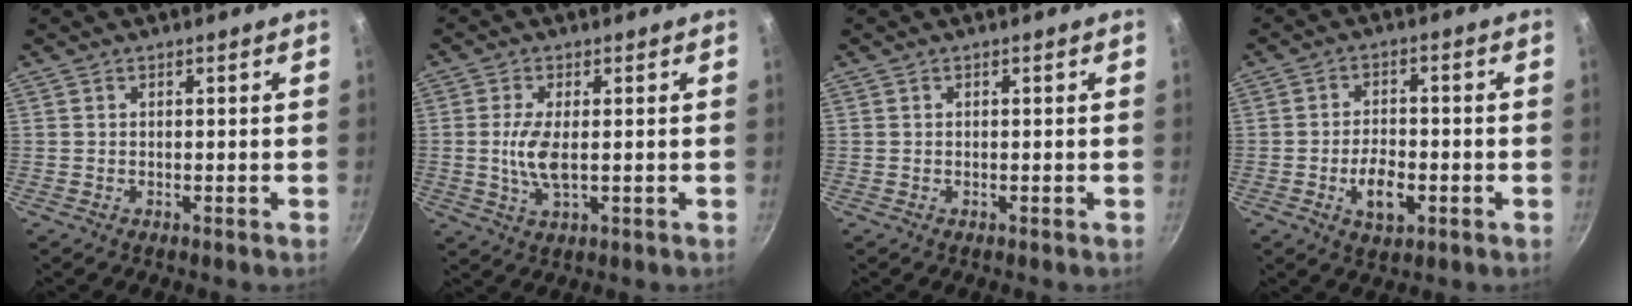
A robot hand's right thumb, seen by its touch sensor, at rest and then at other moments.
{"total": 5.8, "force": [0.0, 2.1, 5.4], "torque": [-0.120, -0.004, -0.002]}
{"total": 0.0}
{"total": 7.0, "force": [-2.3, 3.7, 5.4], "torque": [-0.082, 0.013, -0.037]}